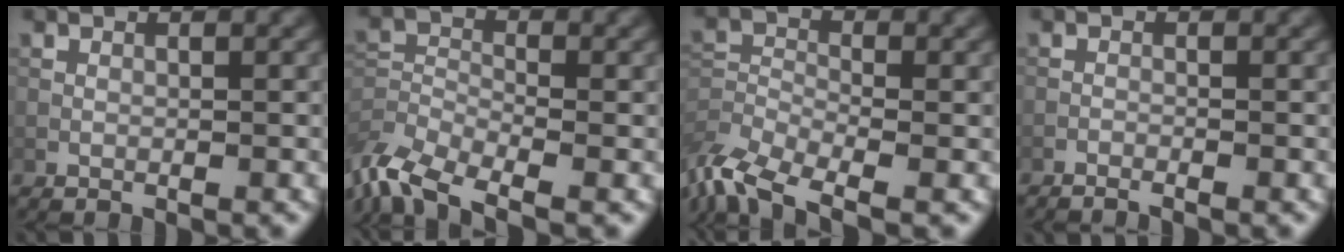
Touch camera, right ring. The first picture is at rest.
{"total": 7.7, "force": [-6.0, 2.9, 3.8], "torque": [-0.077, -0.011, -0.122]}
{"total": 7.8, "force": [-5.9, 2.8, 4.2], "torque": [-0.089, -0.012, -0.120]}
{"total": 1.1, "force": [-1.0, -0.1, 0.4], "torque": [-0.016, 0.002, -0.022]}